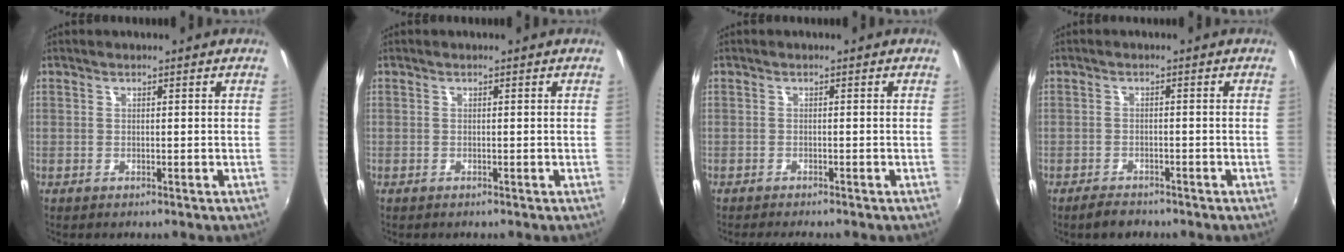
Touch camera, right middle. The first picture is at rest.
{"total": 0.0}
{"total": 2.9, "force": [-2.6, 0.3, 1.2], "torque": [-0.026, -0.017, -0.043]}
{"total": 3.2, "force": [-2.7, 1.2, 1.2], "torque": [-0.036, -0.003, -0.046]}